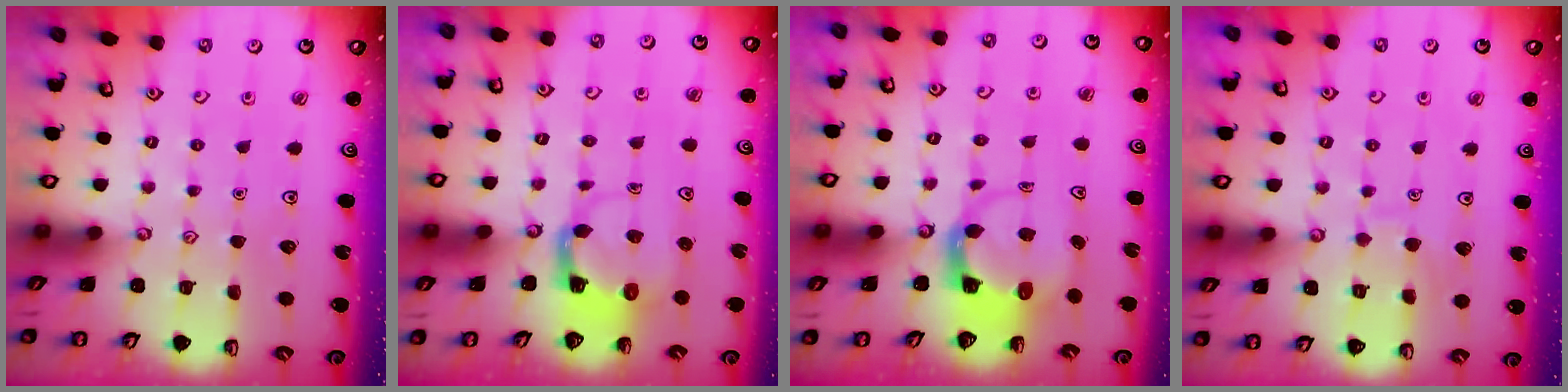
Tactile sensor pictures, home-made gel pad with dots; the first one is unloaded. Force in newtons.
{"total": 4.0, "press": 3.9, "slide": 0.6}
{"total": 3.7, "press": 3.7, "slide": 0.6}
{"total": 5.7, "press": 5.7, "slide": 0.4}